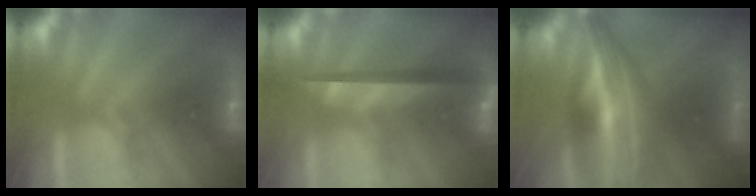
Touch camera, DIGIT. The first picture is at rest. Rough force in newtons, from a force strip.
{"total": 10.2}
{"total": 10.0}